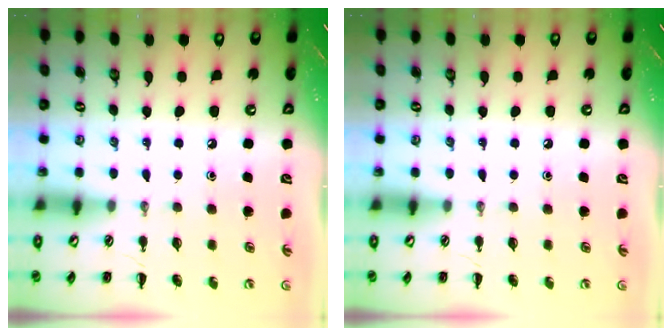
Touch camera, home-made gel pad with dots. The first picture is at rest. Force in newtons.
{"total": 0.0}